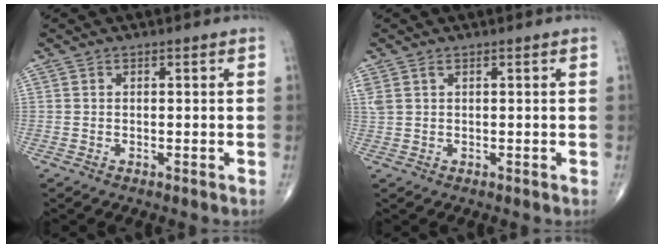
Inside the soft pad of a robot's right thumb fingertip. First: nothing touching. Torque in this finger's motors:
{"motor_torque": [0.01, 0.26, 0.29, 0.05, 0.01]}